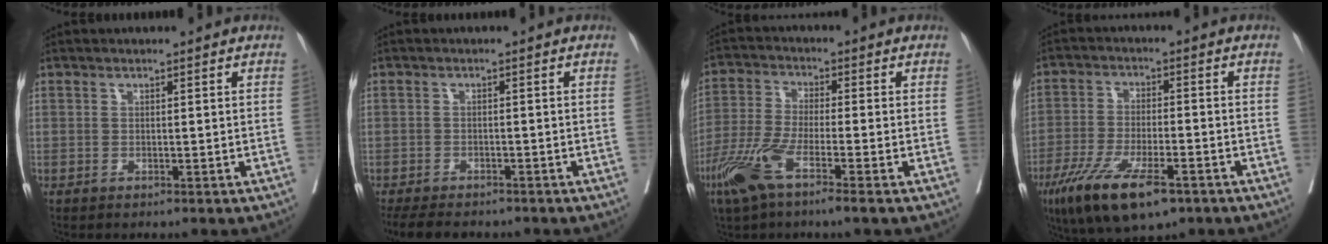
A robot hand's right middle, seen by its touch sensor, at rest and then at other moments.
{"total": 8.6, "force": [-7.3, 2.9, 3.6], "torque": [-0.057, -0.008, -0.106]}
{"total": 8.3, "force": [-4.7, 0.7, 6.8], "torque": [-0.152, -0.016, -0.098]}
{"total": 12.5, "force": [-7.5, 3.5, 9.4], "torque": [-0.174, -0.025, -0.125]}